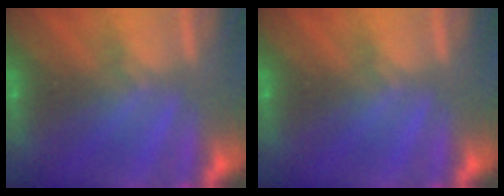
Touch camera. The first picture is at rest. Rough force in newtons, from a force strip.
{"total": 0.0}